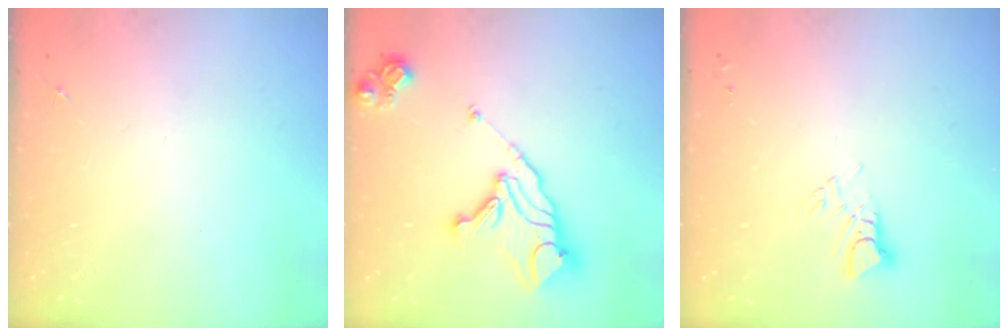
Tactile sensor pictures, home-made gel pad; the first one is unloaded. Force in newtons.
{"total": 15.4, "press": 15.3, "slide": 1.7}
{"total": 3.8, "press": 3.7, "slide": 0.3}